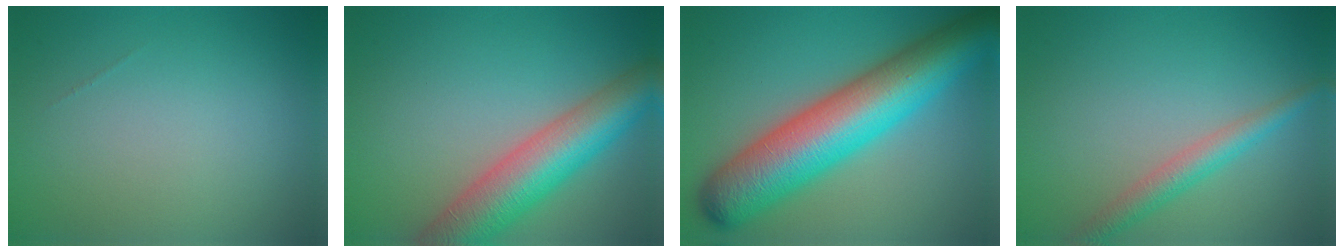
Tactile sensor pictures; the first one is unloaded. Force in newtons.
{"total": 8.7, "press": 8.7, "slide": 0.3}
{"total": 12.9, "press": 12.9, "slide": 0.2}
{"total": 2.9, "press": 2.9, "slide": 0.1}